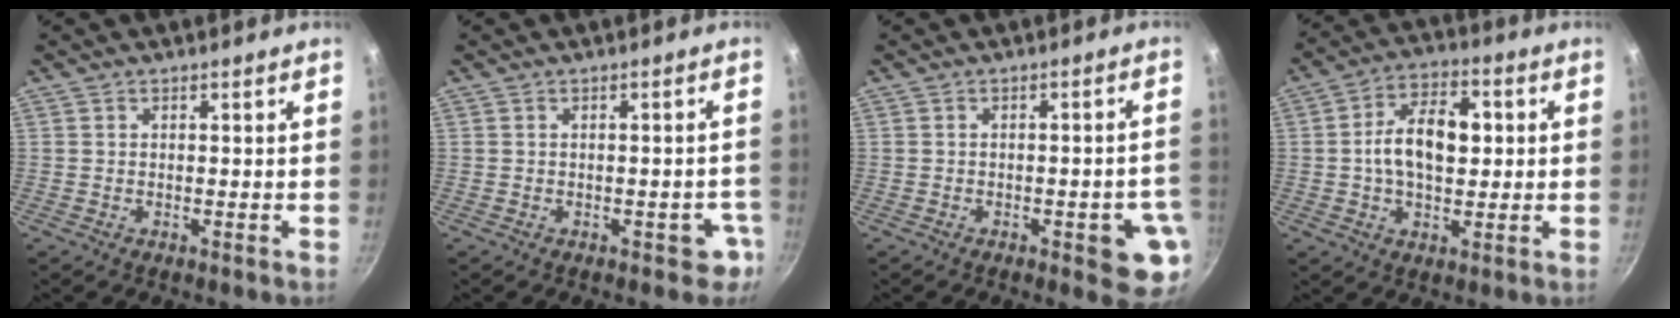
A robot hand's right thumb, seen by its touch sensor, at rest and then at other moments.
{"total": 3.7, "force": [-1.7, 2.2, 2.5], "torque": [-0.001, 0.021, -0.012]}
{"total": 7.5, "force": [-2.4, 2.7, 6.5], "torque": [-0.057, 0.009, -0.025]}
{"total": 12.3, "force": [0.9, 7.5, 9.6], "torque": [-0.136, 0.018, 0.003]}